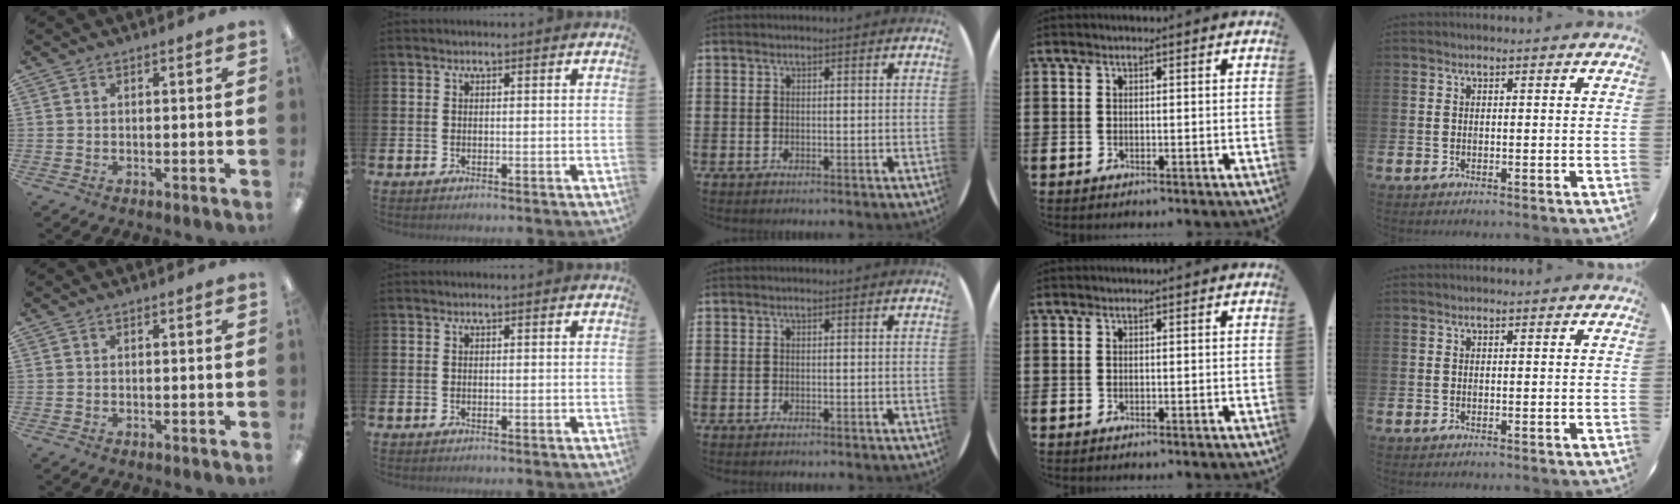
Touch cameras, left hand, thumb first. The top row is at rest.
{}